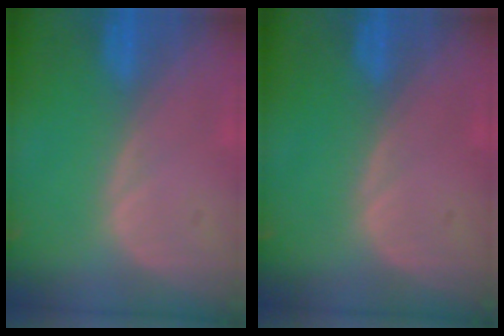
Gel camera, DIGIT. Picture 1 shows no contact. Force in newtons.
{"total": 0.0}